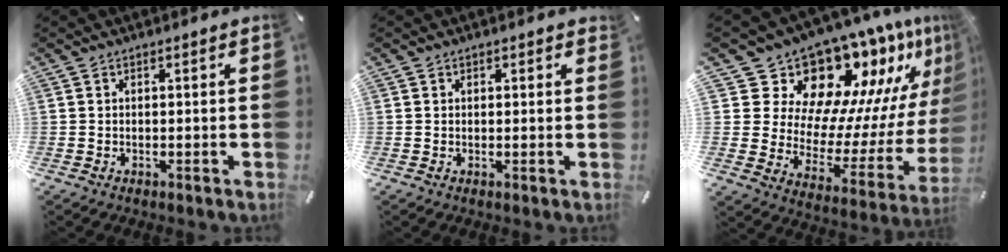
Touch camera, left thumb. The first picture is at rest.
{"total": 0.7, "force": [0.5, 0.6, 0.1], "torque": [0.006, -0.002, 0.007]}
{"total": 17.4, "force": [15.6, 6.6, 4.0], "torque": [-0.058, -0.170, 0.269]}